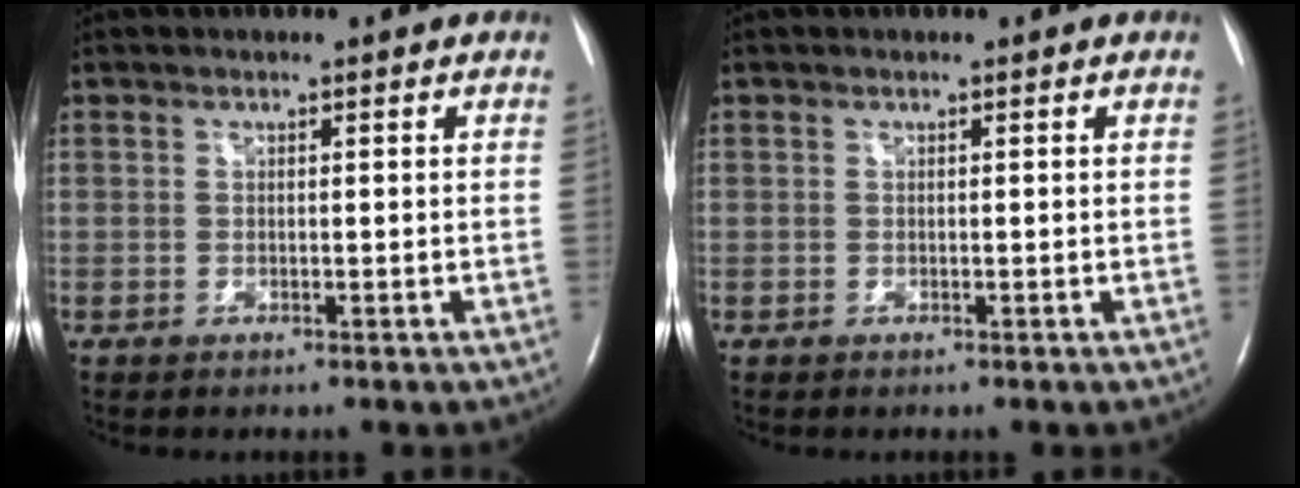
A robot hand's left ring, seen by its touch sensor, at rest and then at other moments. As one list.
[{"total": 0.0}]